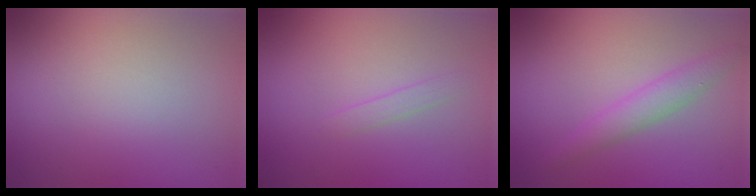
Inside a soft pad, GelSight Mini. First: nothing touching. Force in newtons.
{"total": 0.8, "press": 0.8, "slide": 0.1}
{"total": 2.2, "press": 2.2, "slide": 0.1}